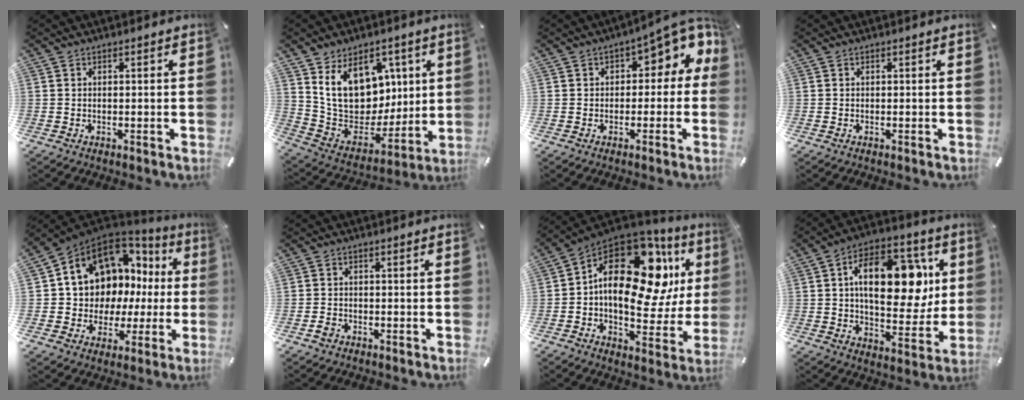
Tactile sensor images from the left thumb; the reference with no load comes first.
{"total": 17.2, "force": [6.7, 13.1, 8.8], "torque": [-0.170, -0.039, 0.132]}
{"total": 7.5, "force": [3.0, 4.4, 5.2], "torque": [-0.059, -0.024, 0.045]}
{"total": 0.0}
{"total": 12.3, "force": [5.4, 10.0, 4.8], "torque": [-0.087, -0.059, 0.106]}
{"total": 1.5, "force": [-0.7, 1.2, 0.5], "torque": [-0.008, 0.004, -0.016]}
{"total": 23.4, "force": [6.5, 13.6, 17.8], "torque": [-0.257, -0.044, 0.110]}
{"total": 21.0, "force": [5.1, 12.2, 16.3], "torque": [-0.235, -0.006, 0.083]}